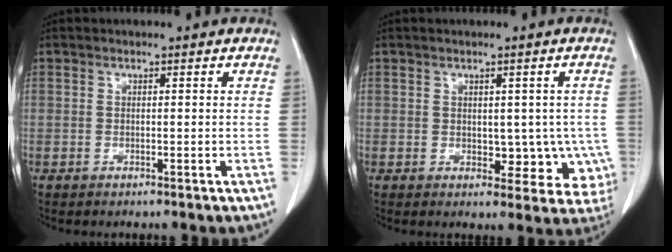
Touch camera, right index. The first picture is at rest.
{"total": 6.6, "force": [-0.7, 4.3, 4.9], "torque": [-0.033, 0.009, 0.001]}